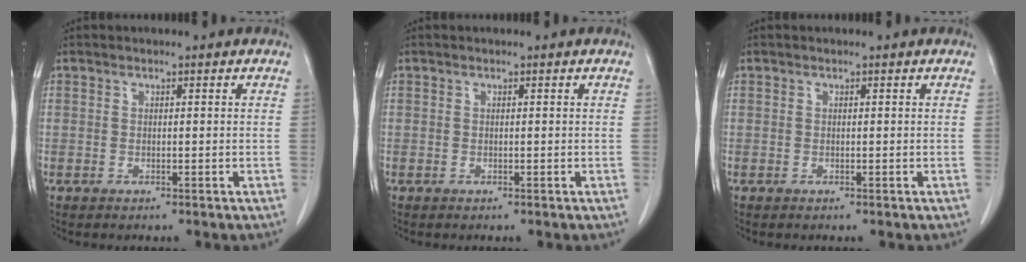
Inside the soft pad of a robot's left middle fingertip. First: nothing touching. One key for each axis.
{"total": 0.0}
{"total": 0.0}